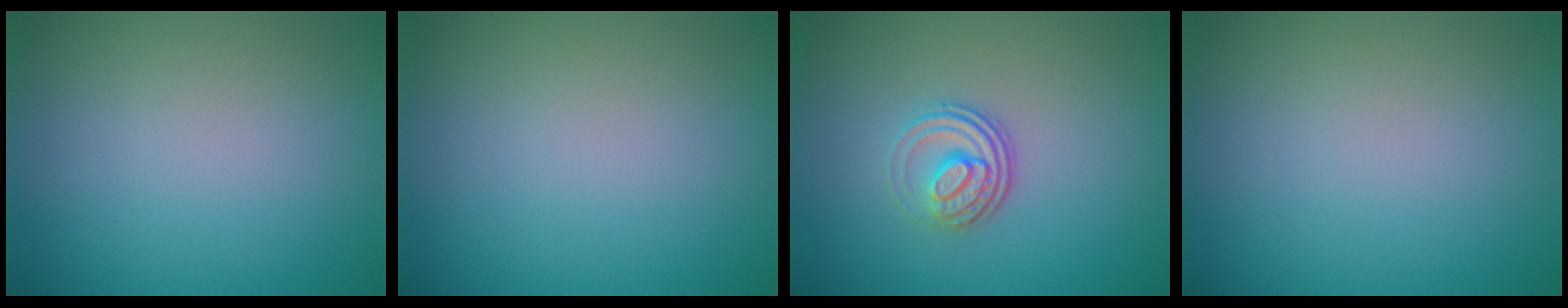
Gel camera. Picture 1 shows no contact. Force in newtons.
{"total": 0.0}
{"total": 3.3, "press": 2.4, "slide": 2.2}
{"total": 0.0}